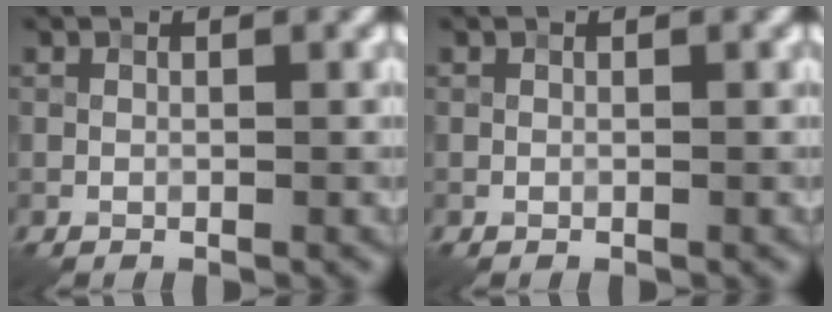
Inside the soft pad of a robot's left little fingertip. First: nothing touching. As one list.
[{"total": 0.0}]